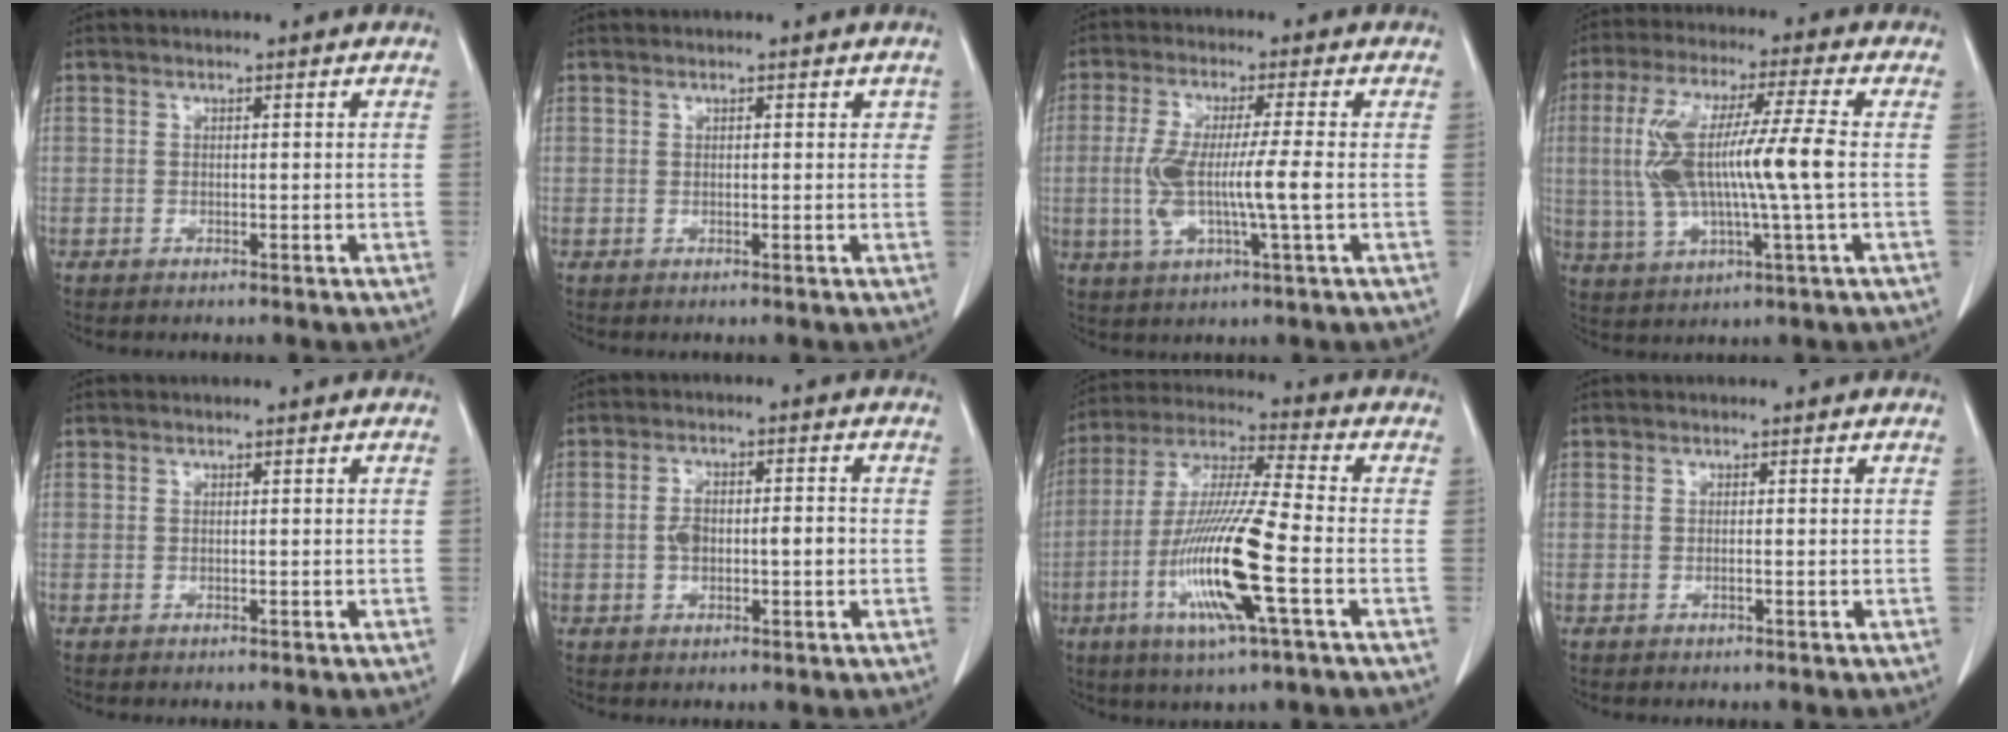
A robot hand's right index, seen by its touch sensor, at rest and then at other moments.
{"total": 2.0, "force": [0.6, 1.1, 1.5], "torque": [-0.026, 0.009, 0.007]}
{"total": 10.0, "force": [-1.1, 0.9, 9.9], "torque": [-0.202, -0.001, -0.020]}
{"total": 14.9, "force": [0.1, 1.4, 14.8], "torque": [-0.302, 0.012, 0.003]}
{"total": 0.0}
{"total": 6.4, "force": [-0.6, 2.8, 5.7], "torque": [-0.112, 0.017, -0.007]}
{"total": 17.2, "force": [-5.2, 0.9, 16.4], "torque": [-0.338, -0.019, -0.099]}
{"total": 0.9, "force": [-0.2, 0.3, 0.9], "torque": [-0.024, 0.002, 0.000]}